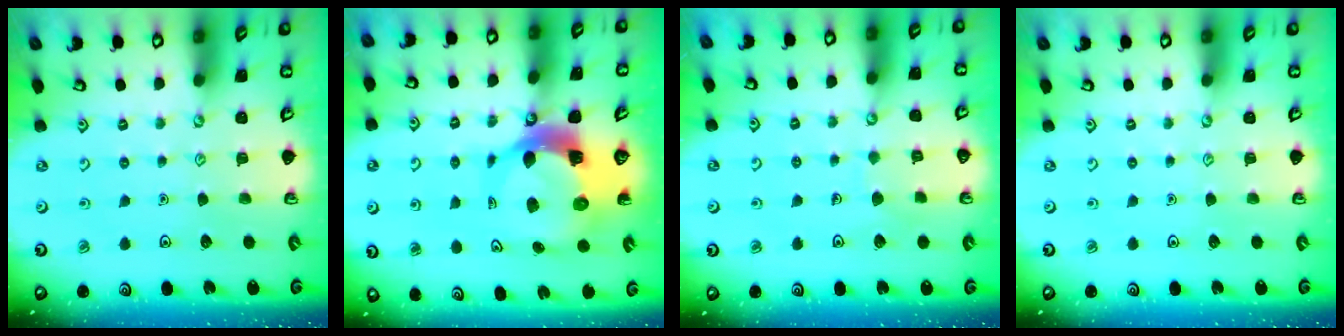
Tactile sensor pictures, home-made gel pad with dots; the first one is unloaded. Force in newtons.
{"total": 10.5, "press": 10.4, "slide": 1.3}
{"total": 4.6, "press": 4.6, "slide": 0.3}
{"total": 0.0}